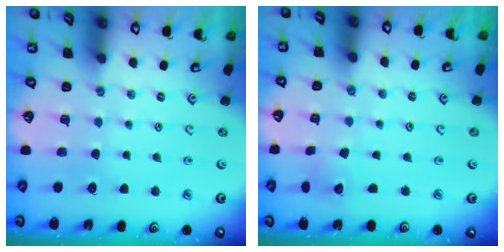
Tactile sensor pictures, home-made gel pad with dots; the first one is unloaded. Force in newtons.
{"total": 2.6, "press": 2.6, "slide": 0.3}